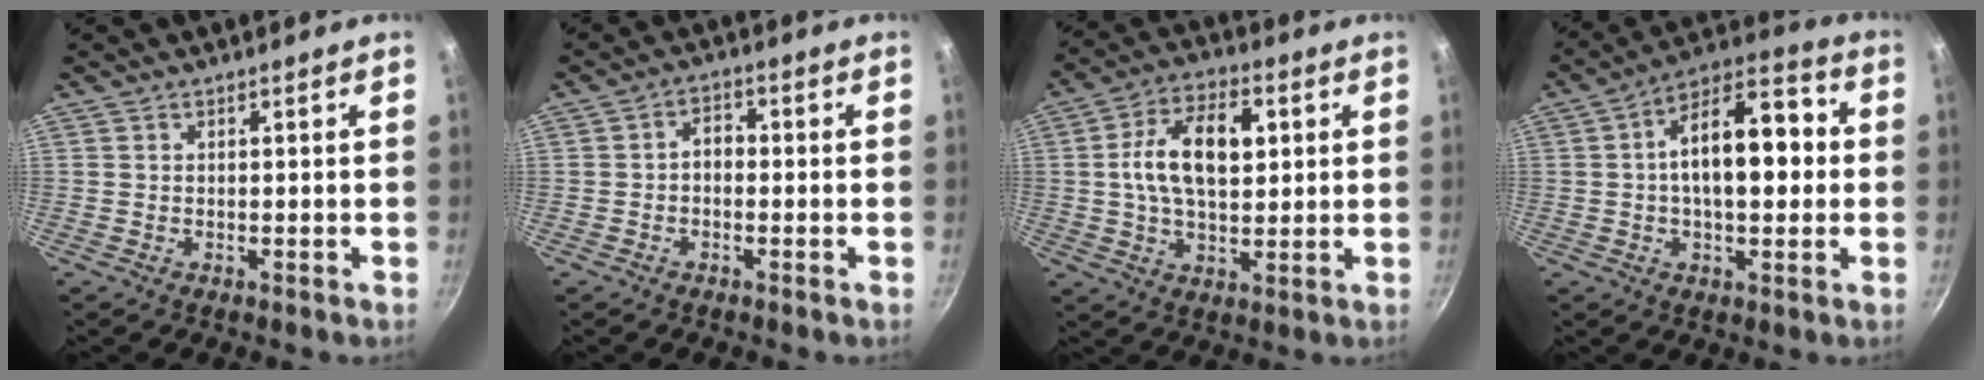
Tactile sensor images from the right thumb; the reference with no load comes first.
{"total": 3.1, "force": [-0.5, 2.2, 2.1], "torque": [-0.022, 0.017, -0.018]}
{"total": 14.1, "force": [2.4, 7.8, 11.5], "torque": [-0.189, 0.010, 0.037]}
{"total": 16.5, "force": [1.2, 8.3, 14.2], "torque": [-0.205, 0.033, 0.009]}